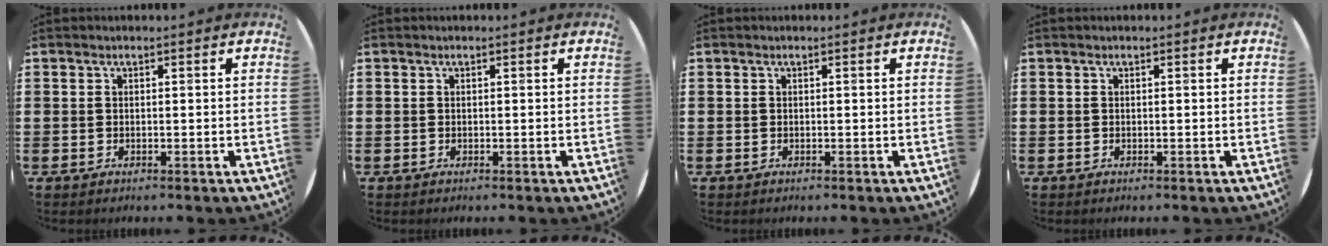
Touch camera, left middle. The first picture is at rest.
{"total": 0.0}
{"total": 0.0}
{"total": 0.0}